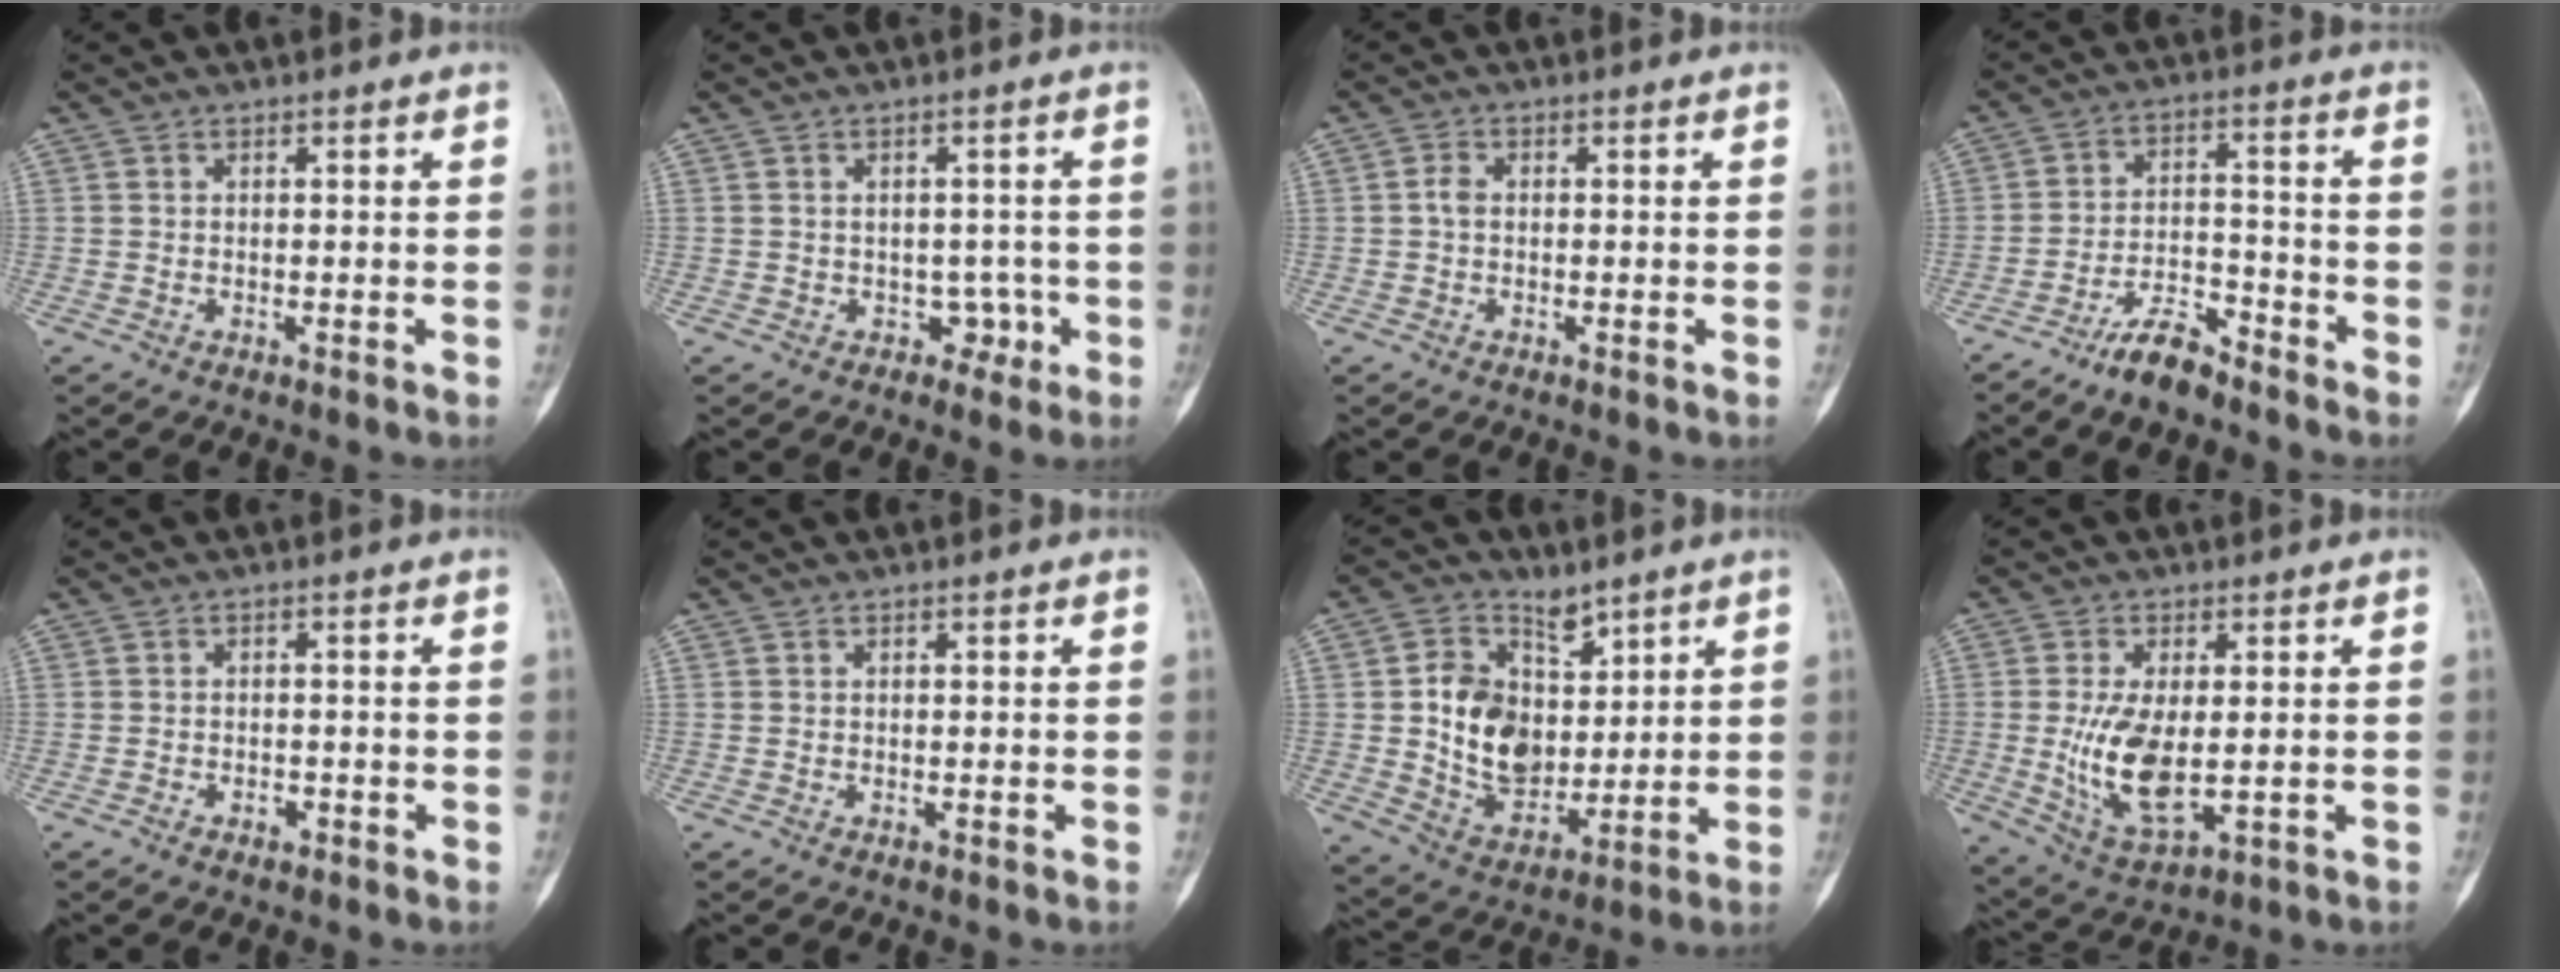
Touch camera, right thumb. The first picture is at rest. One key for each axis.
{"total": 3.1, "fx": -1.0, "fy": 2.7, "fz": 1.2, "tx": 0.015, "ty": 0.011, "tz": -0.012}
{"total": 1.9, "fx": 0.0, "fy": 1.4, "fz": 1.3, "tx": -0.021, "ty": 0.003, "tz": -0.005}
{"total": 7.6, "fx": -6.3, "fy": 2.4, "fz": 3.6, "tx": -0.052, "ty": 0.046, "tz": -0.117}
{"total": 1.5, "fx": -0.9, "fy": 1.1, "fz": 0.6, "tx": -0.003, "ty": 0.007, "tz": -0.013}
{"total": 0.0}
{"total": 13.8, "fx": 4.1, "fy": 10.3, "fz": 8.1, "tx": -0.100, "ty": -0.027, "tz": 0.088}
{"total": 11.7, "fx": -0.4, "fy": 5.9, "fz": 10.1, "tx": -0.188, "ty": -0.017, "tz": 0.008}